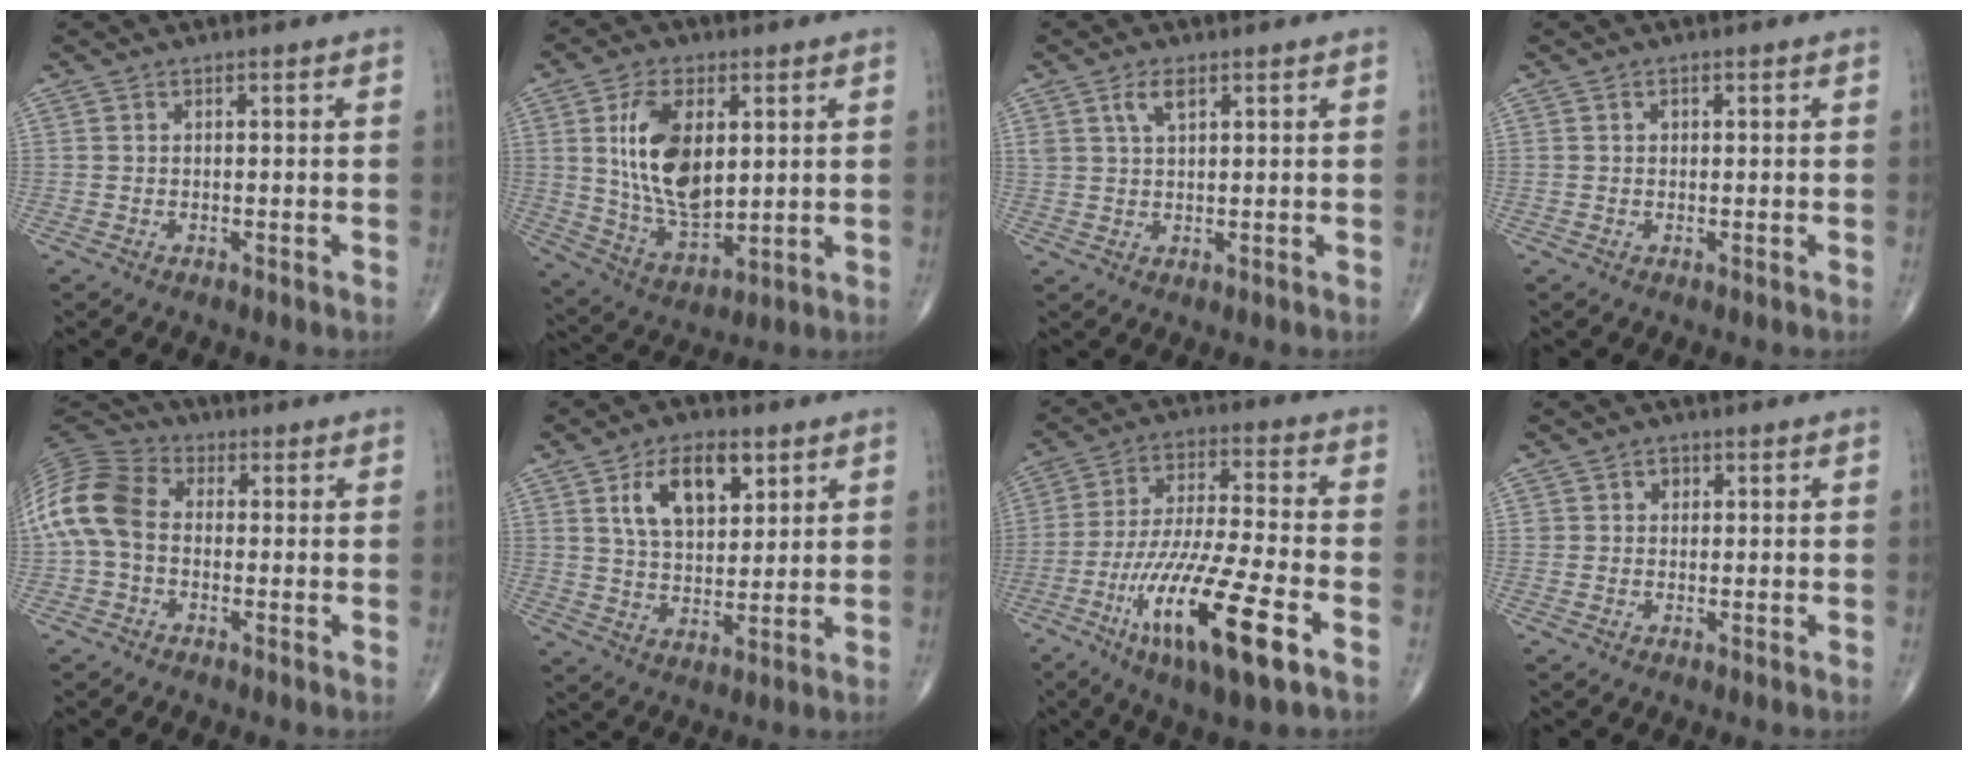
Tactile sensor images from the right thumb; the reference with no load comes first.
{"total": 15.4, "force": [3.2, 8.4, 12.5], "torque": [-0.220, -0.019, 0.070]}
{"total": 3.6, "force": [1.9, 1.6, 2.6], "torque": [-0.047, -0.003, 0.040]}
{"total": 0.8, "force": [0.2, 0.6, 0.4], "torque": [-0.004, 0.000, 0.003]}
{"total": 12.5, "force": [-0.5, 8.8, 8.8], "torque": [-0.183, 0.030, -0.023]}
{"total": 12.1, "force": [5.2, 6.7, 8.6], "torque": [-0.122, -0.016, 0.095]}
{"total": 19.6, "force": [-8.5, 3.9, 17.3], "torque": [-0.349, 0.011, -0.147]}
{"total": 2.0, "force": [0.6, 1.8, 0.7], "torque": [0.003, 0.001, 0.004]}